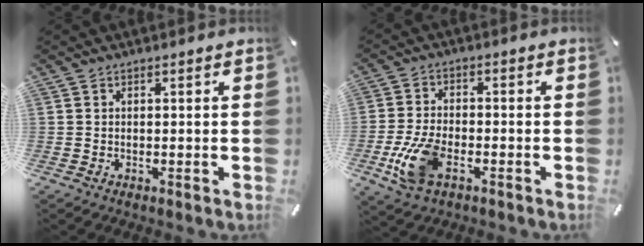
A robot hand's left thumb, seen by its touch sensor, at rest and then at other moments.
{"total": 10.7, "force": [-3.9, 6.0, 8.0], "torque": [-0.181, 0.000, -0.070]}